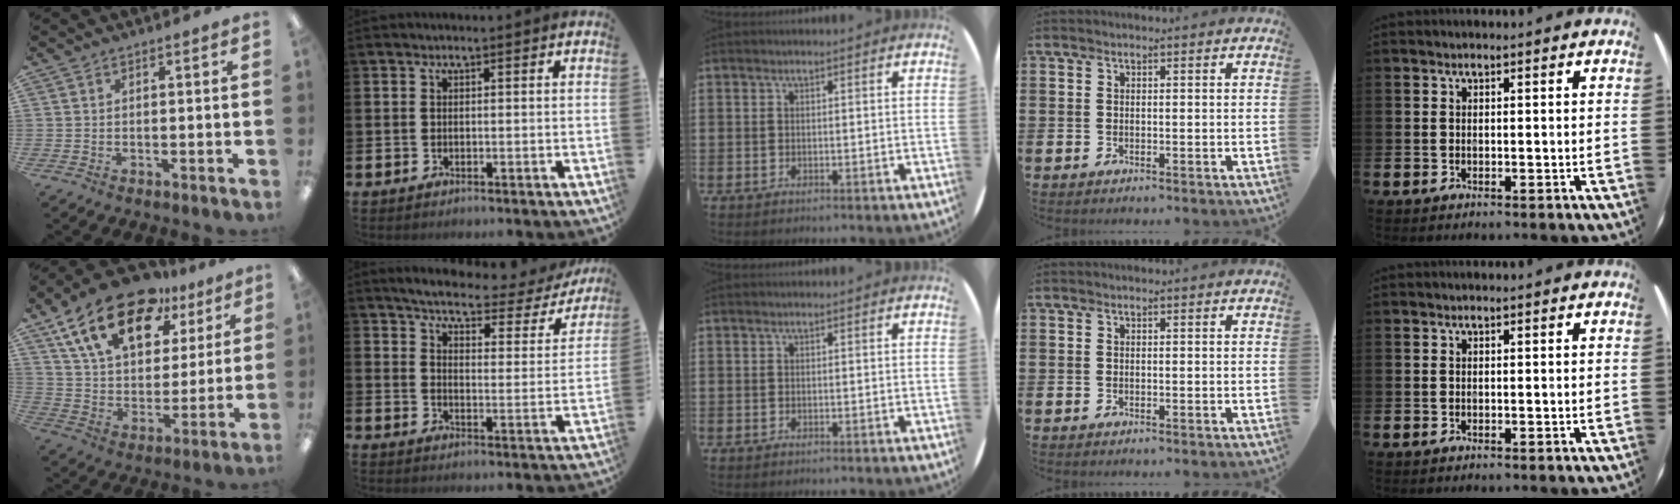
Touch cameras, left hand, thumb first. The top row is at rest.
{"thumb": {"total": 20.4, "force": [12.5, 11.0, 11.7], "torque": [-0.201, -0.057, 0.225]}, "index": {"total": 5.2, "force": [4.6, 1.2, 2.2], "torque": [-0.059, -0.033, 0.071]}}